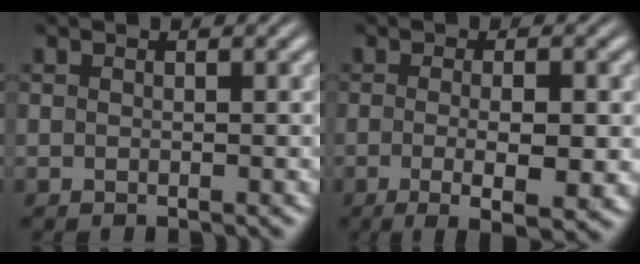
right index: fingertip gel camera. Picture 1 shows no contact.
{"total": 6.0, "force": [-3.1, 1.4, 4.9], "torque": [-0.080, -0.026, -0.036]}